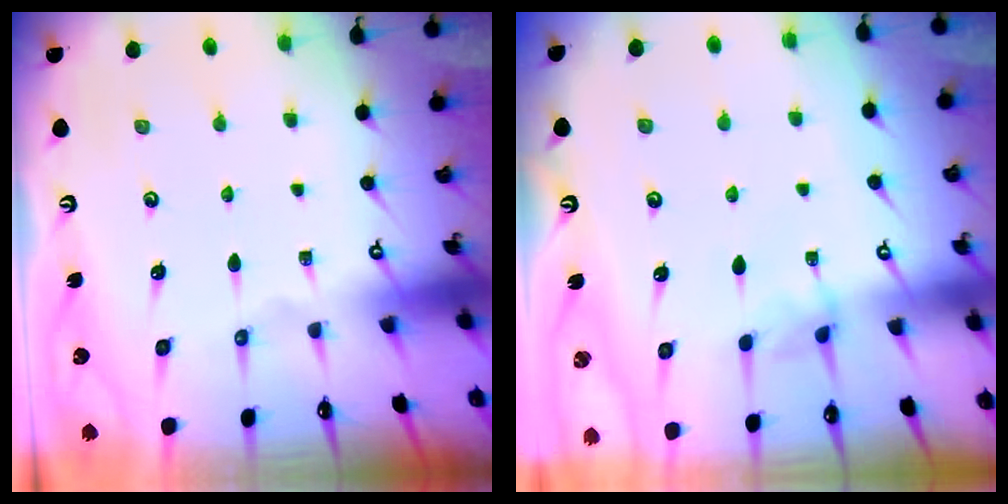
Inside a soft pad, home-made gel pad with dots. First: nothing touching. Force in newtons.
{"total": 2.8, "press": 2.8, "slide": 0.3}